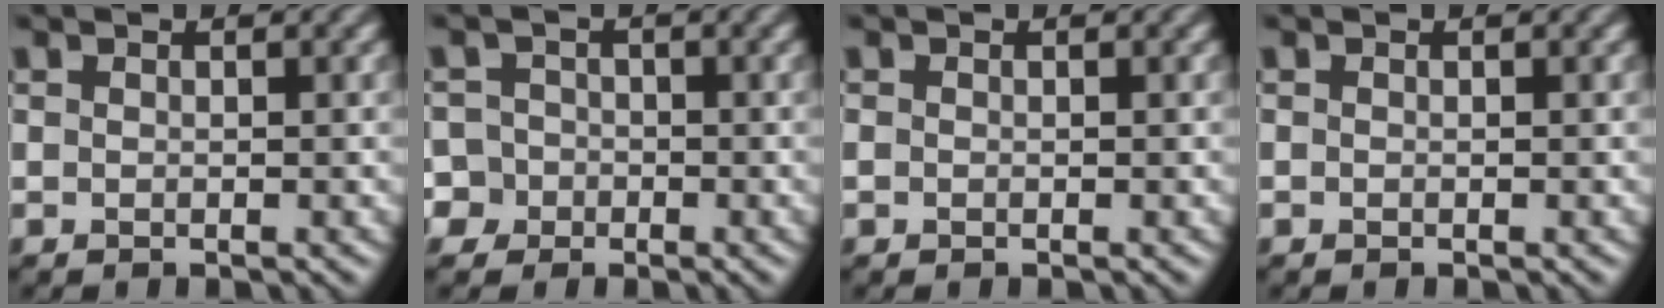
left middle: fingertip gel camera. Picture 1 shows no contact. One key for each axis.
{"total": 4.9, "fx": -1.7, "fy": 4.5, "fz": 1.0, "tx": -0.008, "ty": 0.022, "tz": -0.064}
{"total": 0.0}
{"total": 0.0}